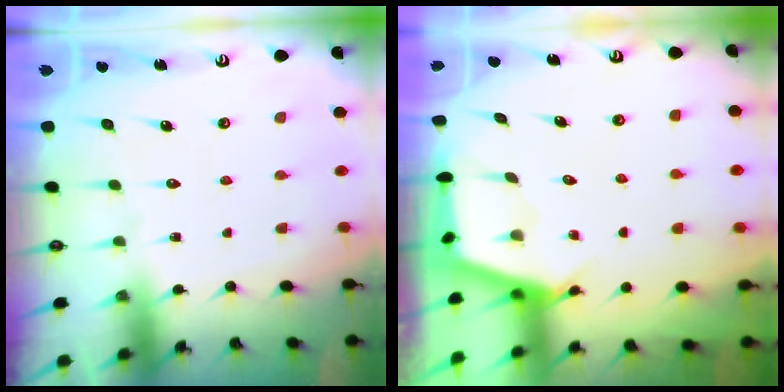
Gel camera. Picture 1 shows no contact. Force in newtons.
{"total": 2.7, "press": 2.7, "slide": 0.4}